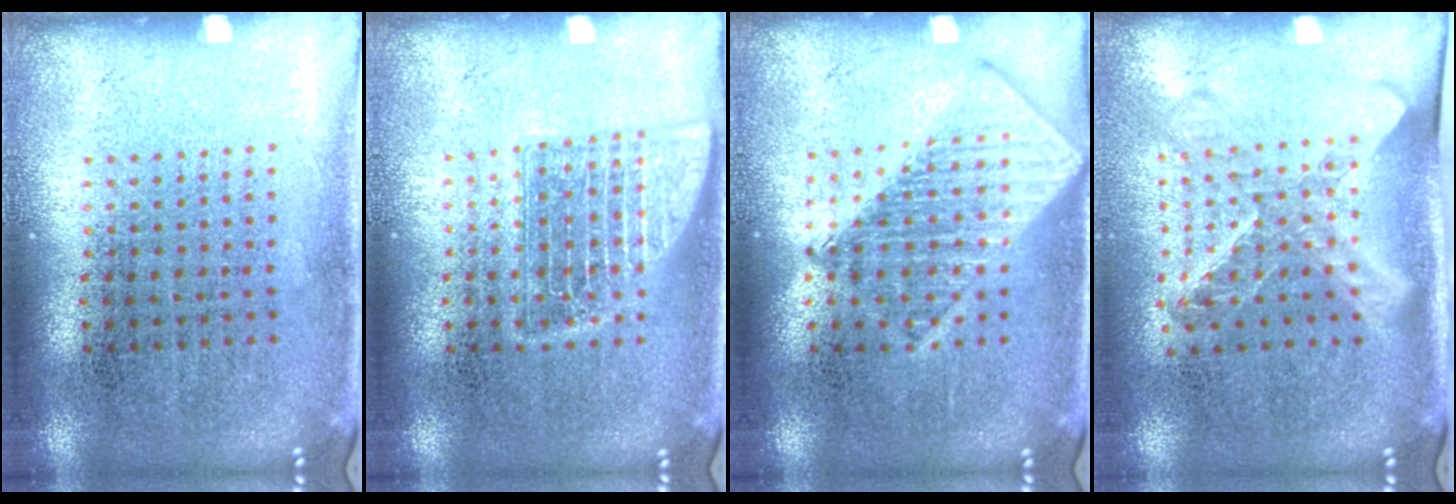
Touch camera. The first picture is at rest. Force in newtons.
{"total": 2.5, "press": 2.5, "slide": 0.4}
{"total": 2.4, "press": 2.4, "slide": 0.3}
{"total": 1.6, "press": 1.3, "slide": 1.0}